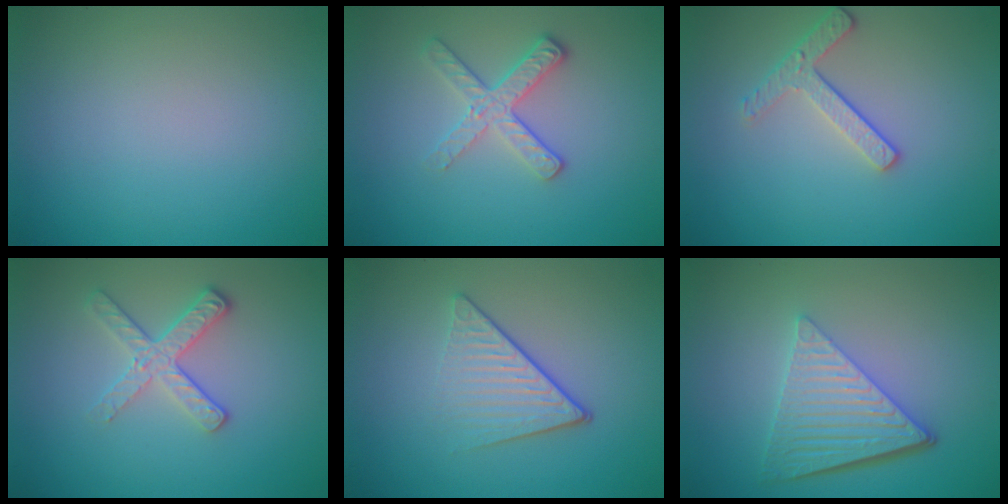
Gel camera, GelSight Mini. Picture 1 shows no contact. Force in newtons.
{"total": 2.8, "press": 2.5, "slide": 1.3}
{"total": 2.5, "press": 2.2, "slide": 1.1}
{"total": 2.8, "press": 2.5, "slide": 1.3}
{"total": 4.3, "press": 2.8, "slide": 3.2}
{"total": 5.8, "press": 4.2, "slide": 4.0}